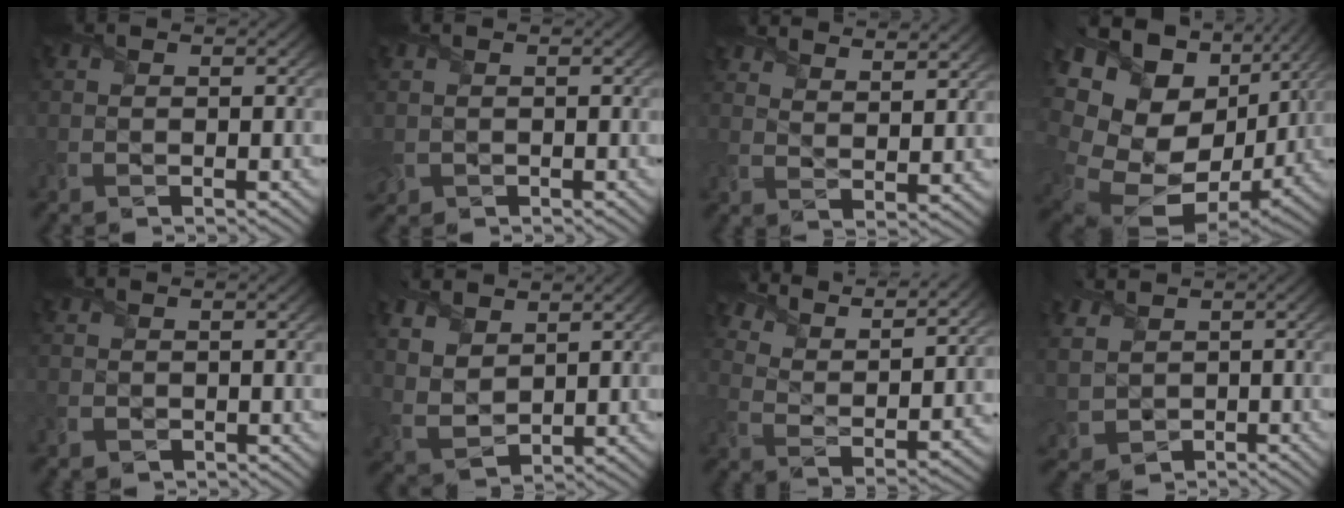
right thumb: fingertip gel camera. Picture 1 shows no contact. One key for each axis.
{"total": 1.0, "fx": 0.0, "fy": 1.0, "fz": 0.2, "tx": -0.021, "ty": -0.002, "tz": -0.001}
{"total": 7.1, "fx": 6.2, "fy": 1.4, "fz": 3.1, "tx": -0.055, "ty": -0.013, "tz": 0.103}
{"total": 19.8, "fx": 0.9, "fy": 14.5, "fz": 13.4, "tx": -0.310, "ty": -0.050, "tz": 0.066}
{"total": 0.7, "fx": -0.3, "fy": 0.7, "fz": 0.1, "tx": -0.010, "ty": -0.002, "tz": -0.008}
{"total": 6.4, "fx": 4.1, "fy": 3.2, "fz": 3.6, "tx": -0.122, "ty": 0.003, "tz": 0.082}
{"total": 12.9, "fx": 10.9, "fy": 3.2, "fz": 6.2, "tx": -0.150, "ty": -0.001, "tz": 0.153}
{"total": 4.1, "fx": 1.3, "fy": 3.7, "fz": 1.3, "tx": -0.077, "ty": -0.002, "tz": 0.022}